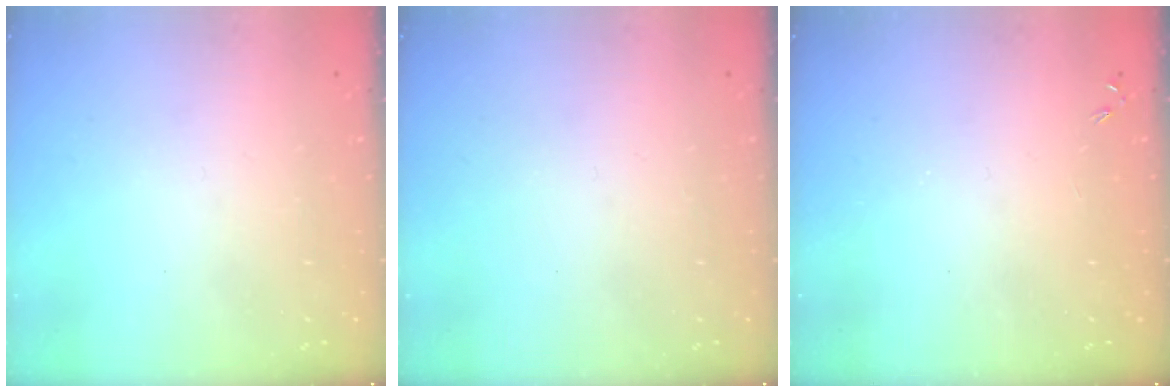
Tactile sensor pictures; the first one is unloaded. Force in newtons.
{"total": 0.0}
{"total": 0.0}